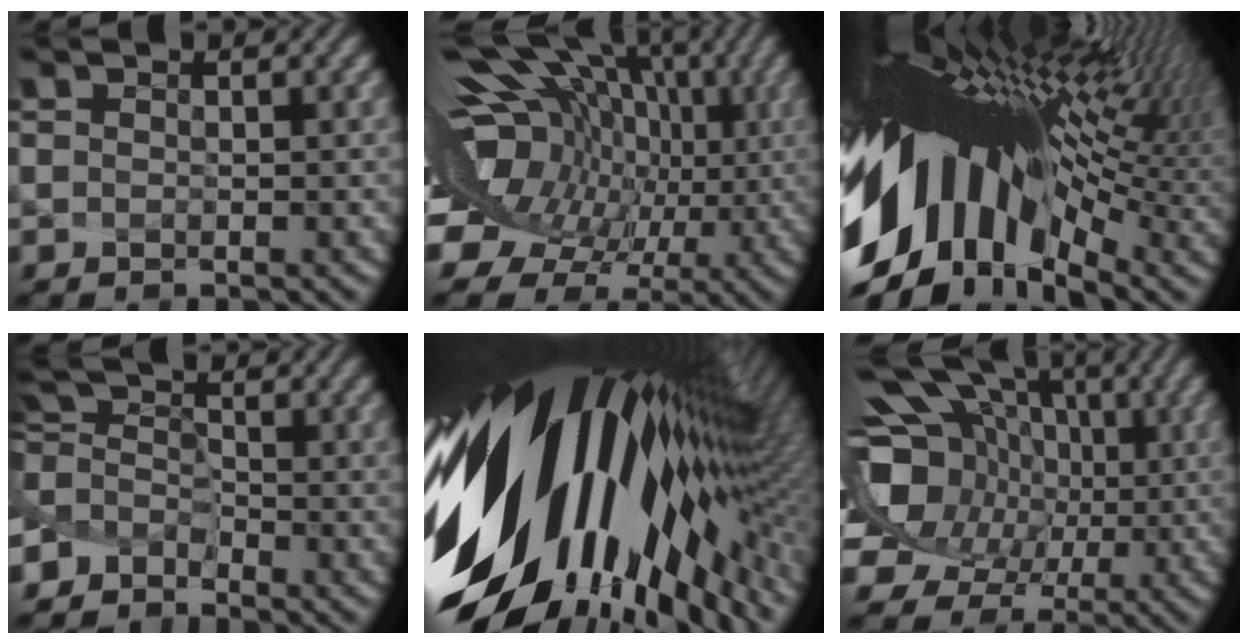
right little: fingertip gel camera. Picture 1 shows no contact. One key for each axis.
{"total": 16.1, "fx": 2.9, "fy": 11.6, "fz": 10.8, "tx": -0.196, "ty": 0.002, "tz": 0.064}
{"total": 16.8, "fx": 0.3, "fy": 8.0, "fz": 14.8, "tx": -0.277, "ty": -0.025, "tz": 0.025}
{"total": 2.2, "fx": -1.9, "fy": 1.1, "fz": -0.1, "tx": -0.004, "ty": 0.002, "tz": -0.033}
{"total": 17.5, "fx": 0.6, "fy": 9.5, "fz": 14.7, "tx": -0.245, "ty": -0.067, "tz": 0.033}
{"total": 16.7, "fx": 1.1, "fy": 13.6, "fz": 9.6, "tx": -0.187, "ty": 0.013, "tz": 0.020}